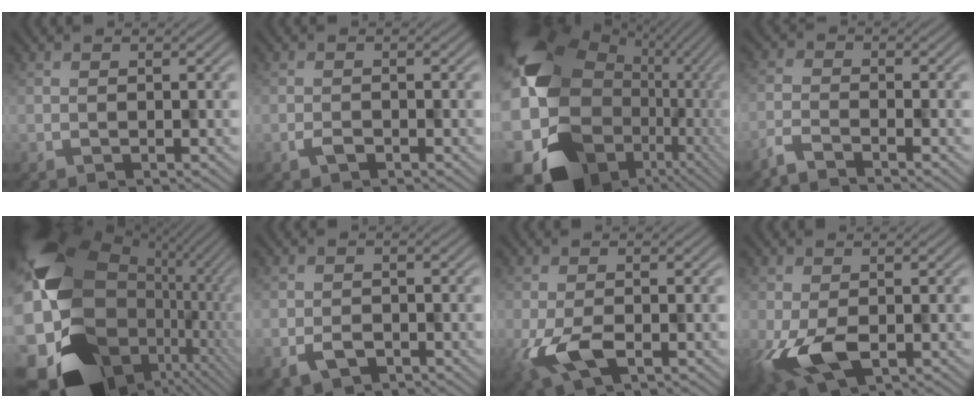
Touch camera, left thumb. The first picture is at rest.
{"total": 1.1, "force": [-0.7, 0.7, 0.4], "torque": [-0.008, -0.002, -0.014]}
{"total": 19.0, "force": [0.7, 14.6, 12.2], "torque": [-0.260, -0.032, 0.056]}
{"total": 2.8, "force": [-2.8, 0.3, 0.3], "torque": [-0.008, -0.005, -0.060]}
{"total": 20.8, "force": [0.5, 15.3, 14.0], "torque": [-0.284, -0.036, 0.046]}
{"total": 2.7, "force": [-1.3, 1.9, 1.5], "torque": [-0.032, -0.007, -0.022]}
{"total": 6.1, "force": [-2.4, 2.8, 4.9], "torque": [-0.103, -0.010, -0.041]}
{"total": 9.1, "force": [-3.3, 4.4, 7.2], "torque": [-0.151, -0.017, -0.050]}